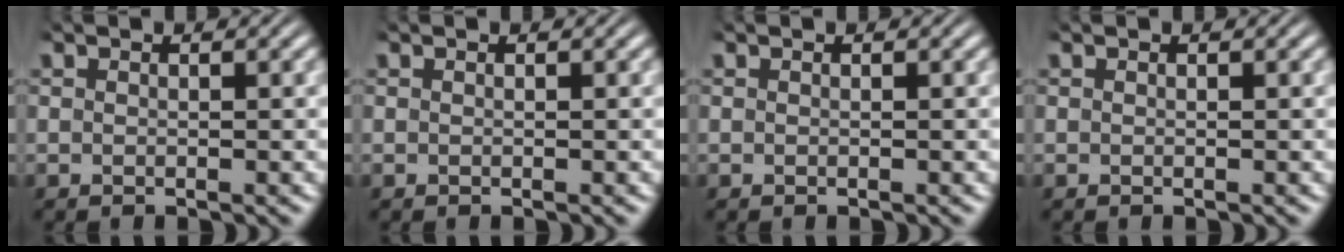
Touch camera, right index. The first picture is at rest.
{"total": 0.0}
{"total": 0.0}
{"total": 0.0}